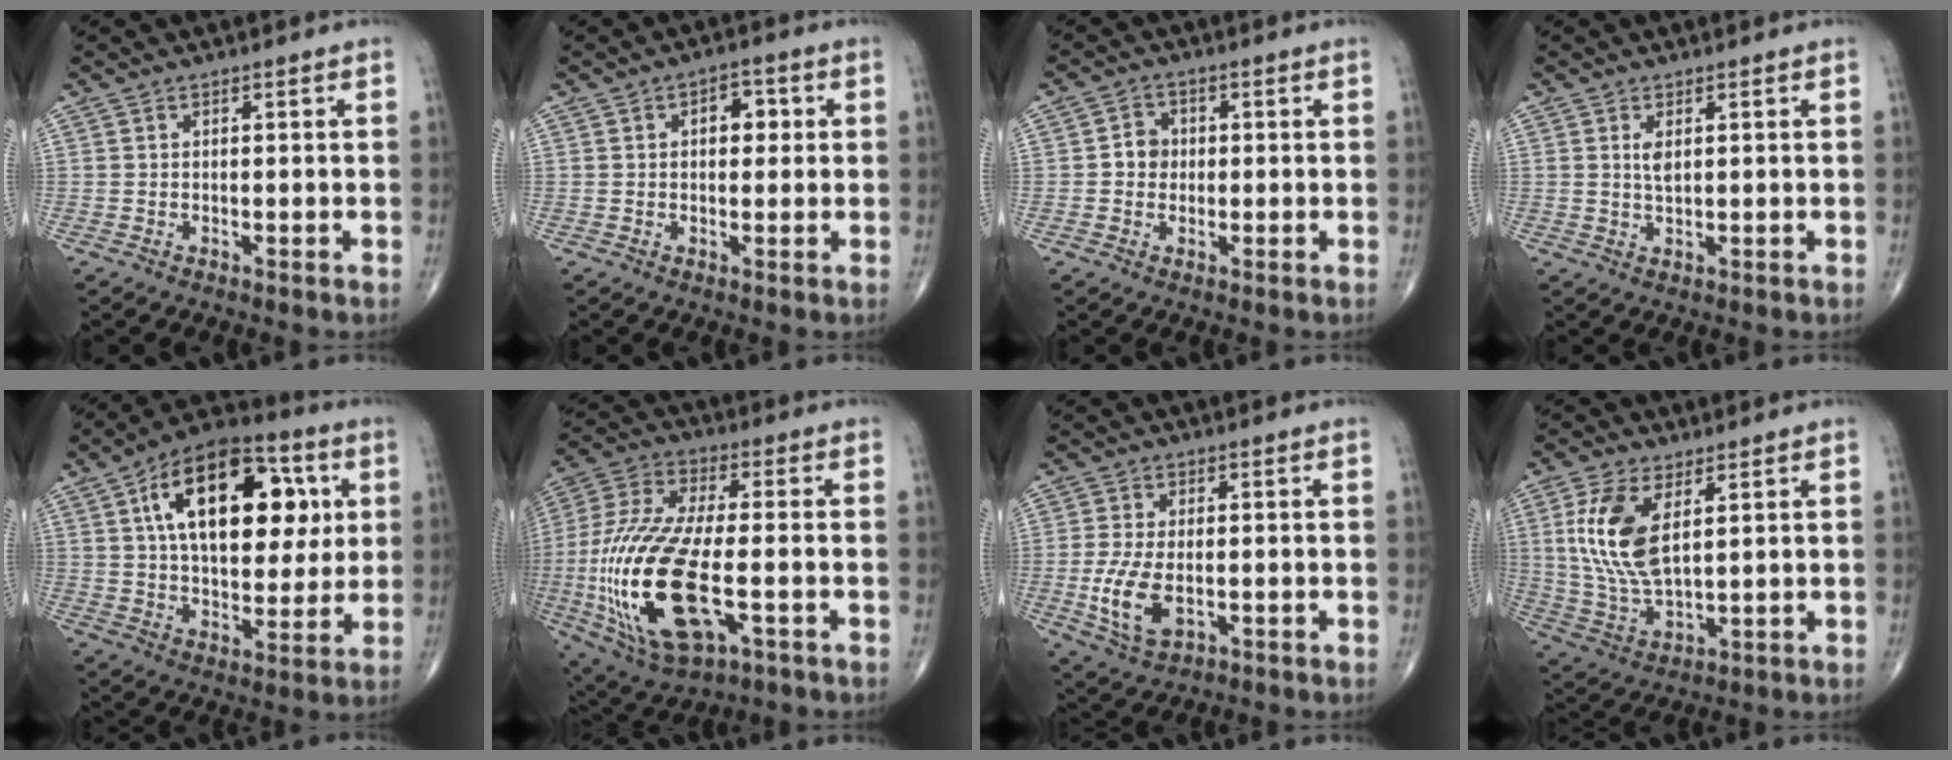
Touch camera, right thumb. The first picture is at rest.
{"total": 4.6, "force": [1.0, 3.0, 3.4], "torque": [-0.027, 0.005, 0.009]}
{"total": 3.6, "force": [-0.1, 3.2, 1.6], "torque": [-0.008, 0.009, -0.009]}
{"total": 2.2, "force": [0.7, 1.0, 1.9], "torque": [-0.034, -0.005, 0.016]}
{"total": 24.5, "force": [6.9, 13.3, 19.3], "torque": [-0.273, 0.000, 0.104]}
{"total": 25.6, "force": [-5.6, 10.6, 22.6], "torque": [-0.528, -0.007, -0.085]}
{"total": 8.8, "force": [-1.8, 4.7, 7.2], "torque": [-0.149, -0.010, -0.027]}
{"total": 12.9, "force": [3.8, 6.2, 10.6], "torque": [-0.226, -0.013, 0.084]}